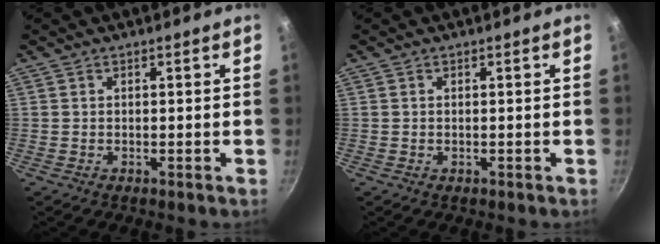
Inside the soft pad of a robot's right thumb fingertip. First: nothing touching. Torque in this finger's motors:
{"motor_torque": [-0.37, 0.03, -0.28, 0.07, -0.03]}